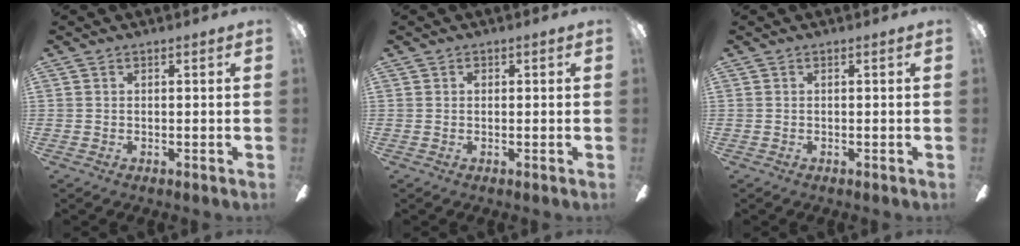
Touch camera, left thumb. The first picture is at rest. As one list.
[{"total": 0.7, "force": [0.1, 0.6, 0.3], "torque": [0.002, 0.000, 0.000]}, {"total": 0.0}]